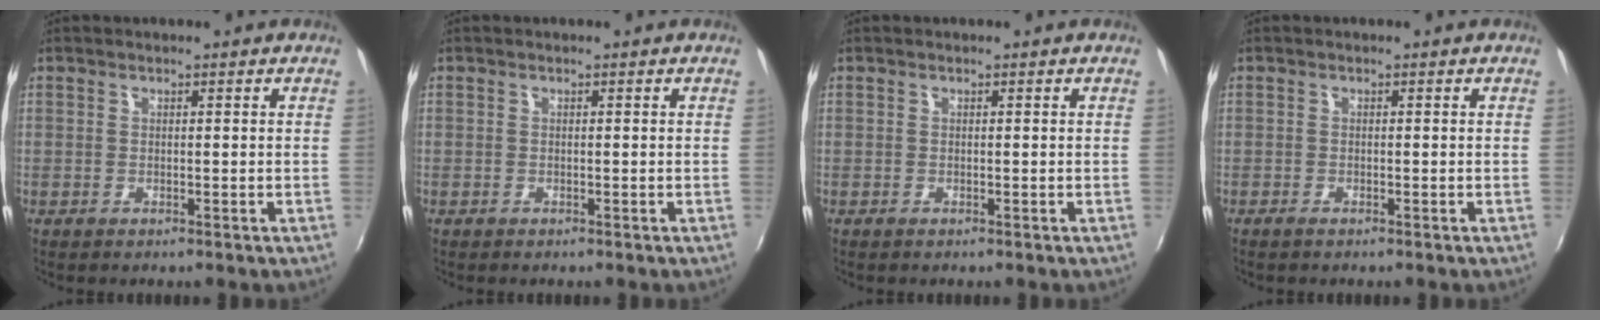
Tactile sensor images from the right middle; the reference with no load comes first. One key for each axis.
{"total": 0.0}
{"total": 0.0}
{"total": 1.1, "fx": -0.9, "fy": 0.3, "fz": 0.5, "tx": -0.010, "ty": -0.005, "tz": -0.018}